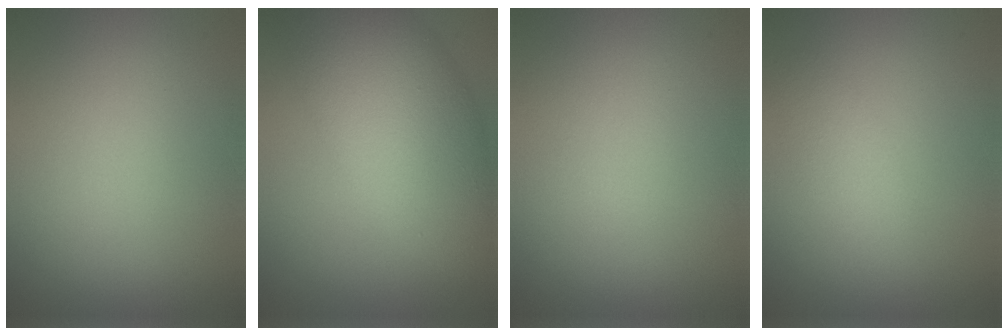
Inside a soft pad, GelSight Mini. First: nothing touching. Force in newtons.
{"total": 9.4, "press": 9.4, "slide": 0.2}
{"total": 0.0}
{"total": 2.2, "press": 2.2, "slide": 0.1}